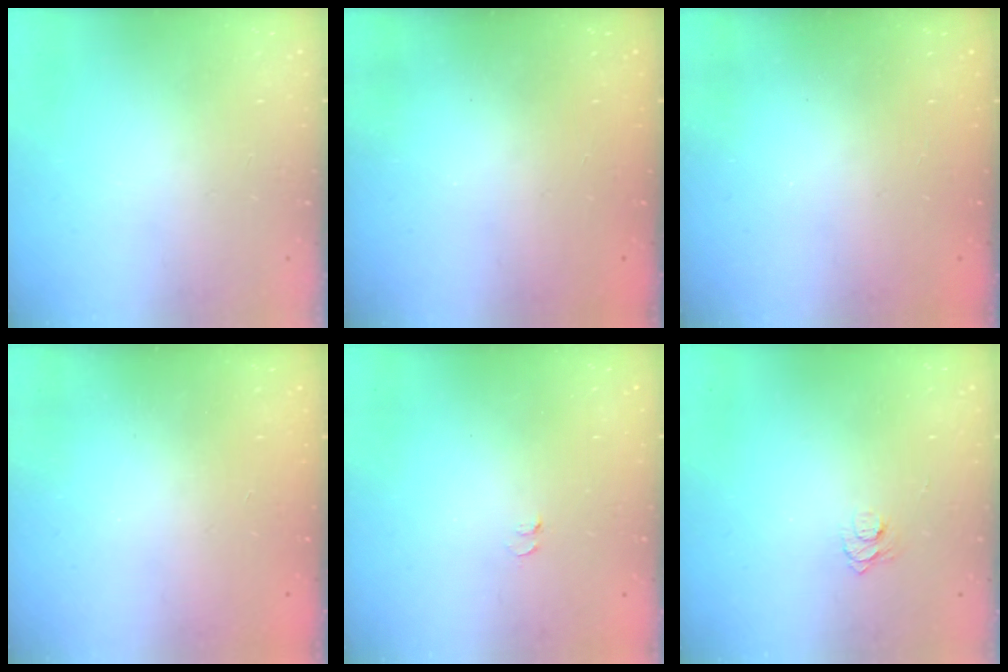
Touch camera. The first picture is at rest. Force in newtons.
{"total": 2.3, "press": 2.2, "slide": 0.8}
{"total": 2.3, "press": 2.2, "slide": 0.8}
{"total": 2.3, "press": 2.2, "slide": 0.7}
{"total": 3.3, "press": 3.2, "slide": 0.7}
{"total": 5.8, "press": 5.7, "slide": 0.7}